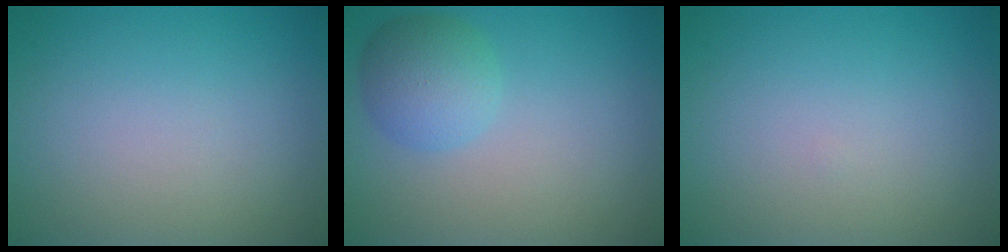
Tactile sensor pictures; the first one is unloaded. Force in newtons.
{"total": 3.6, "press": 3.6, "slide": 0.1}
{"total": 0.0}